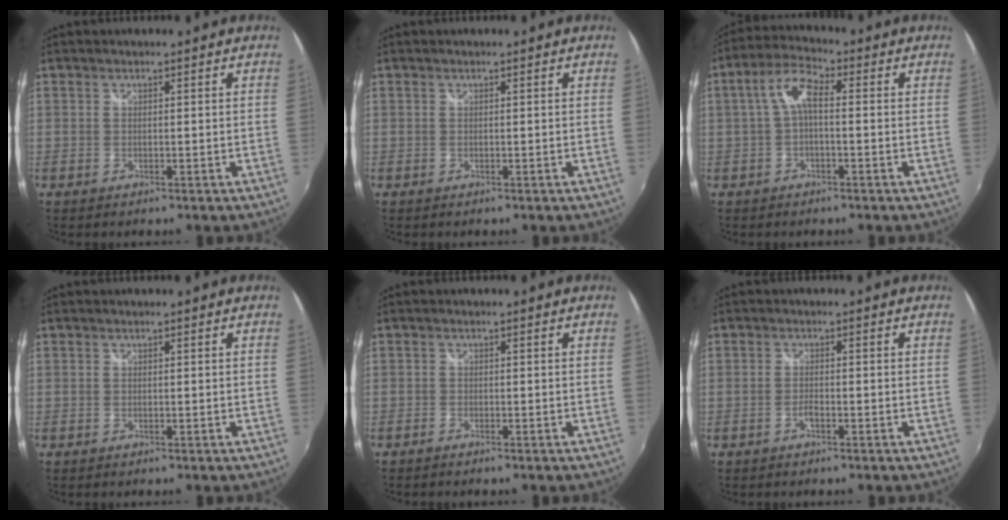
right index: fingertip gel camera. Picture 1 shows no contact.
{"total": 0.0}
{"total": 5.7, "force": [-0.1, 2.3, 5.3], "torque": [-0.112, 0.020, -0.002]}
{"total": 0.0}
{"total": 1.0, "force": [-0.9, 0.2, 0.3], "torque": [-0.011, -0.004, -0.019]}
{"total": 1.4, "force": [-0.8, 0.2, 1.1], "torque": [-0.025, 0.001, -0.017]}